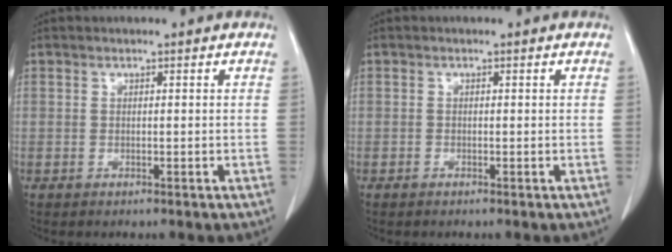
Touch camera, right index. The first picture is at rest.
{"total": 0.6, "force": [-0.3, 0.4, 0.3], "torque": [-0.006, 0.000, -0.005]}